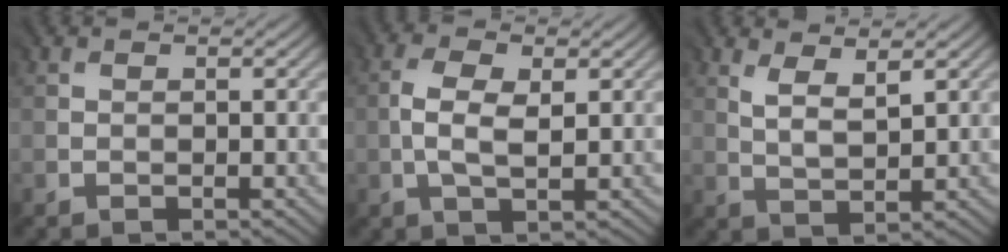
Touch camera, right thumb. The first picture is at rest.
{"total": 3.8, "force": [-0.1, 1.9, 3.3], "torque": [-0.083, 0.002, -0.001]}
{"total": 3.2, "force": [2.2, 0.8, 2.2], "torque": [-0.052, -0.005, 0.048]}